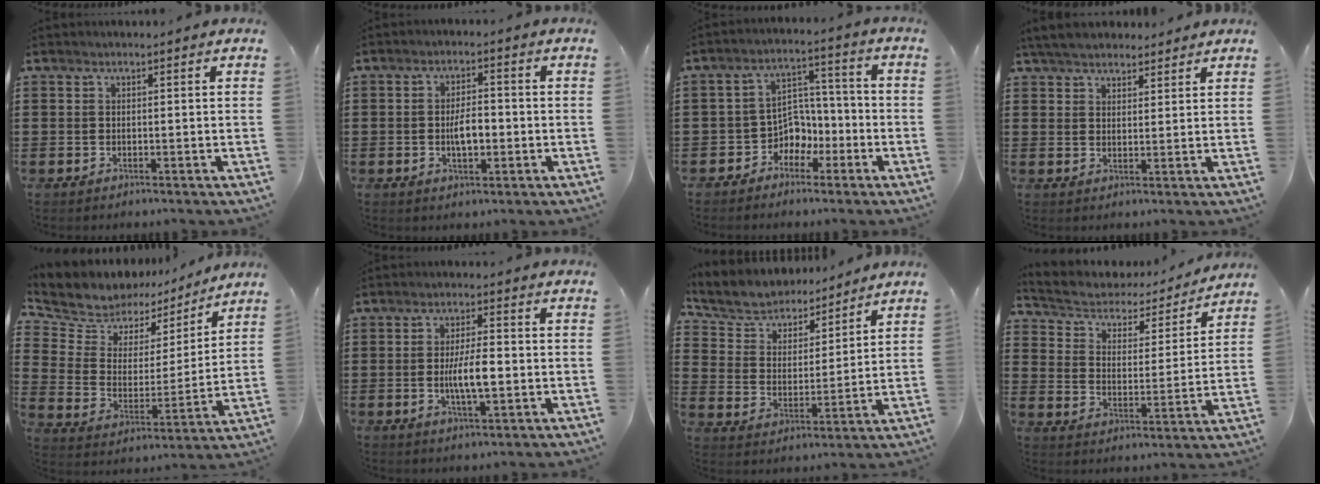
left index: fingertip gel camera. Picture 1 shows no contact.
{"total": 4.3, "force": [-0.7, 1.7, 3.9], "torque": [-0.065, 0.002, -0.017]}
{"total": 5.4, "force": [-2.9, 4.2, 1.6], "torque": [-0.041, 0.009, -0.056]}
{"total": 4.7, "force": [4.2, 1.4, 1.4], "torque": [-0.040, -0.004, 0.081]}
{"total": 6.5, "force": [5.5, 3.5, -0.2], "torque": [-0.046, -0.047, 0.095]}
{"total": 6.2, "force": [-0.8, 1.7, 5.9], "torque": [-0.118, -0.002, -0.019]}
{"total": 5.9, "force": [5.5, 1.9, 0.7], "torque": [-0.050, -0.035, 0.094]}
{"total": 3.2, "force": [2.8, 1.4, 0.6], "torque": [-0.035, -0.024, 0.037]}